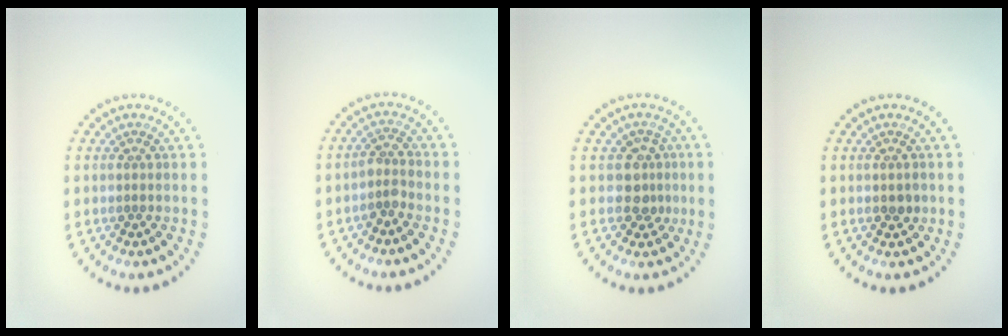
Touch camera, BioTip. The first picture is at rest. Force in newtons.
{"total": 1.8, "press": 1.3, "slide": 1.2}
{"total": 2.3, "press": 1.9, "slide": 1.3}
{"total": 1.2, "press": 1.2, "slide": 0.1}